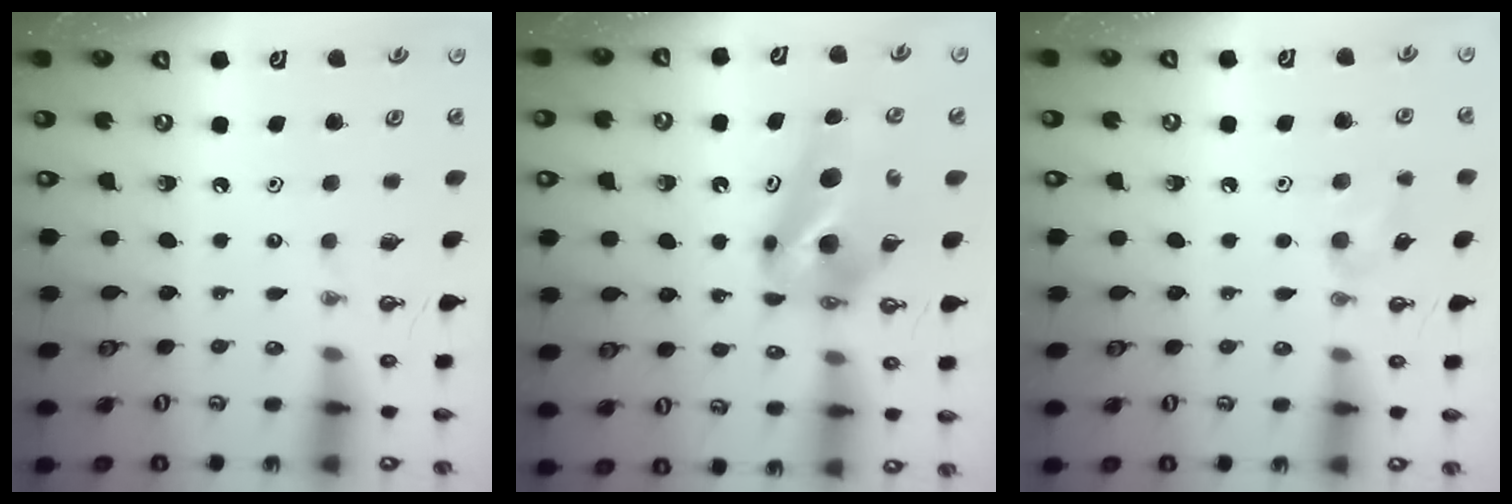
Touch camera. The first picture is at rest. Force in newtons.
{"total": 9.2, "press": 6.0, "slide": 6.9}
{"total": 8.2, "press": 7.4, "slide": 3.4}